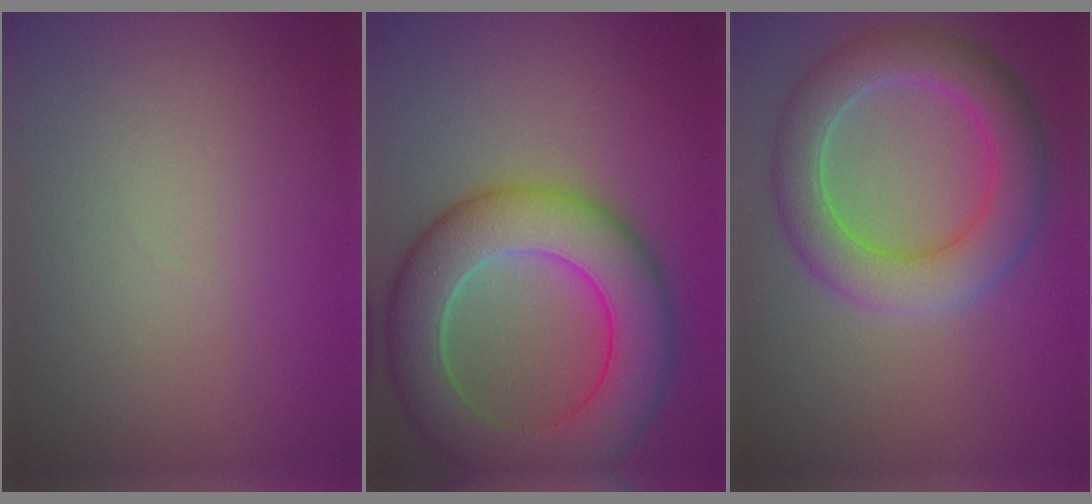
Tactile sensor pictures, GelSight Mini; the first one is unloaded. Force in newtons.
{"total": 10.1, "press": 10.1, "slide": 0.3}
{"total": 6.2, "press": 6.2, "slide": 0.4}